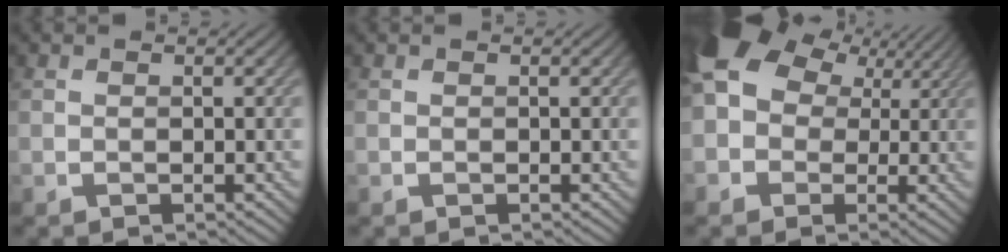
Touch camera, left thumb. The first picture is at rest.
{"total": 0.0}
{"total": 12.3, "force": [3.3, 9.8, 6.5], "torque": [-0.165, 0.029, 0.044]}